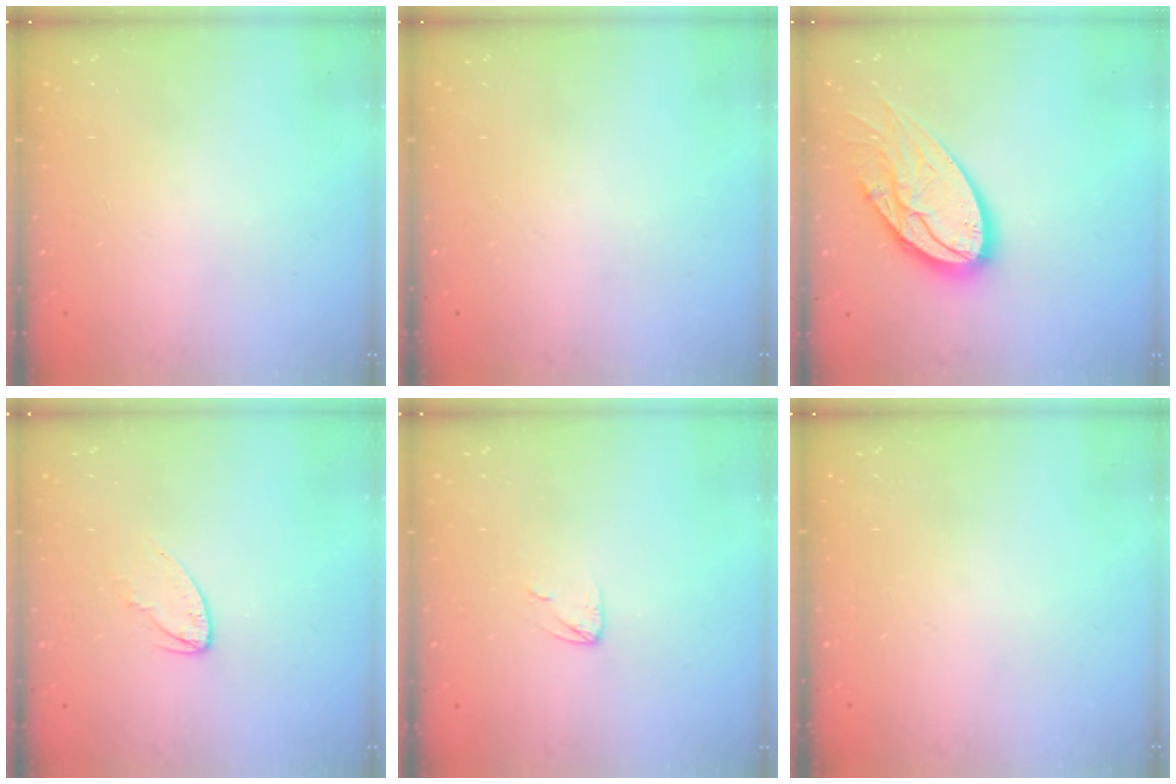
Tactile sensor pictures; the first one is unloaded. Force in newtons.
{"total": 0.0}
{"total": 17.3, "press": 17.3, "slide": 1.5}
{"total": 4.7, "press": 4.7, "slide": 0.4}
{"total": 2.9, "press": 2.9, "slide": 0.3}
{"total": 0.0}